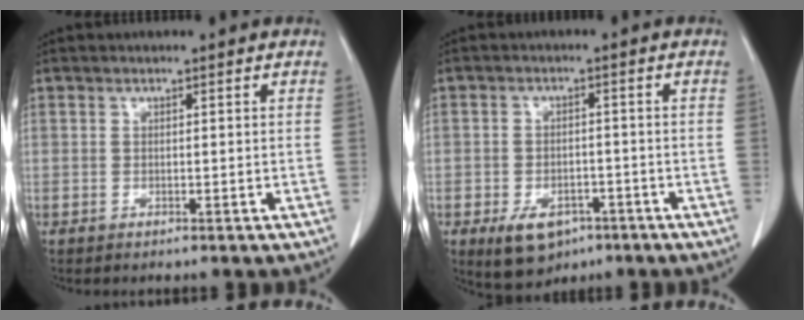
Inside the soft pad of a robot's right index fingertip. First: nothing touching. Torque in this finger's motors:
{"motor_torque": [0.65, -0.47, 0.29, 0.07]}